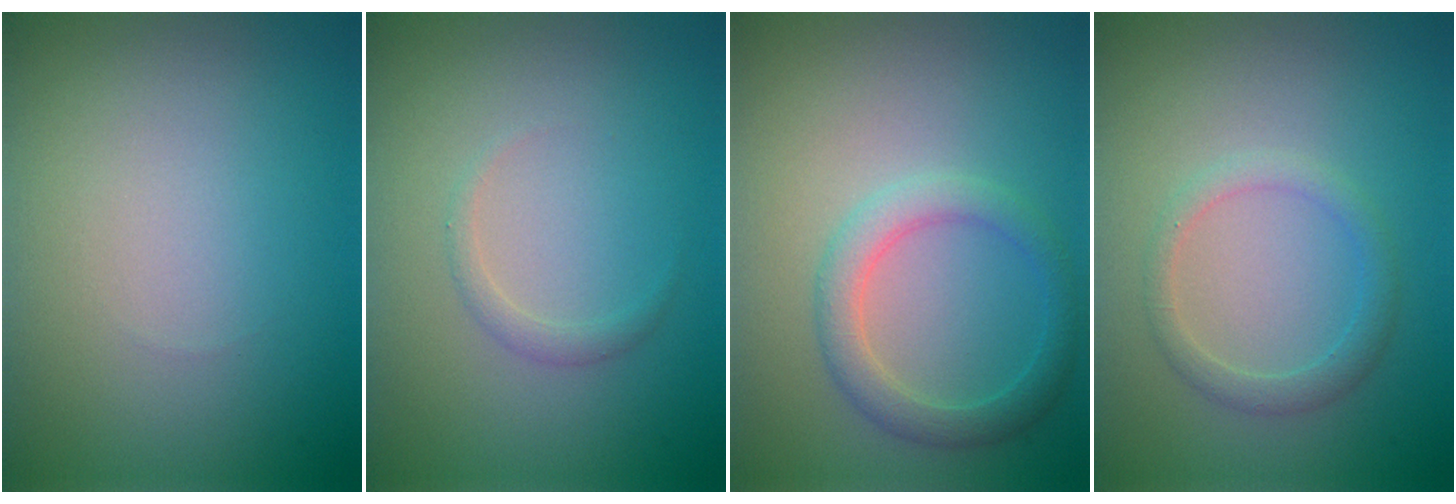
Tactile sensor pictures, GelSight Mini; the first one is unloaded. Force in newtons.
{"total": 0.9, "press": 0.9, "slide": 0.1}
{"total": 2.8, "press": 2.8, "slide": 0.0}
{"total": 1.8, "press": 1.8, "slide": 0.0}